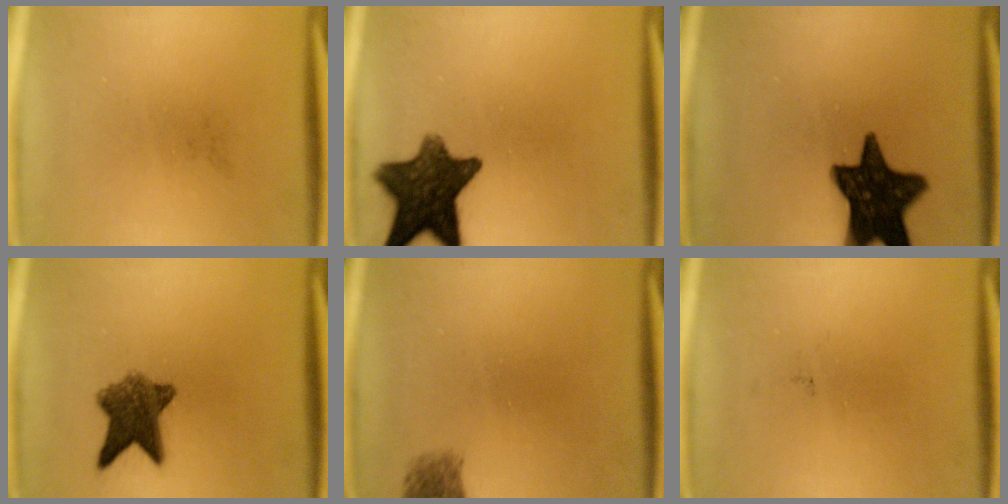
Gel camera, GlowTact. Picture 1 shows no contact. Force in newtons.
{"total": 12.4}
{"total": 15.1}
{"total": 7.8}
{"total": 1.9}
{"total": 0.0}